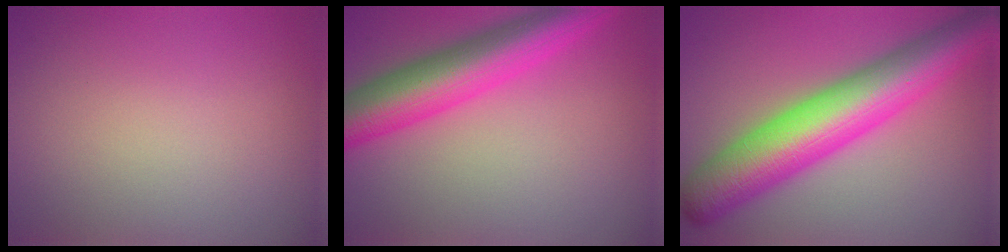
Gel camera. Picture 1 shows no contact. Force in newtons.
{"total": 8.1, "press": 8.1, "slide": 0.4}
{"total": 11.0, "press": 11.0, "slide": 0.2}